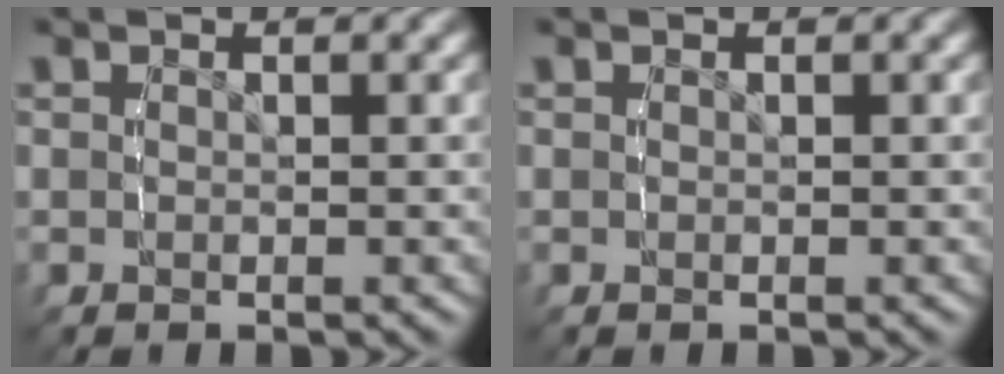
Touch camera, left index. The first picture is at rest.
{"total": 0.0}